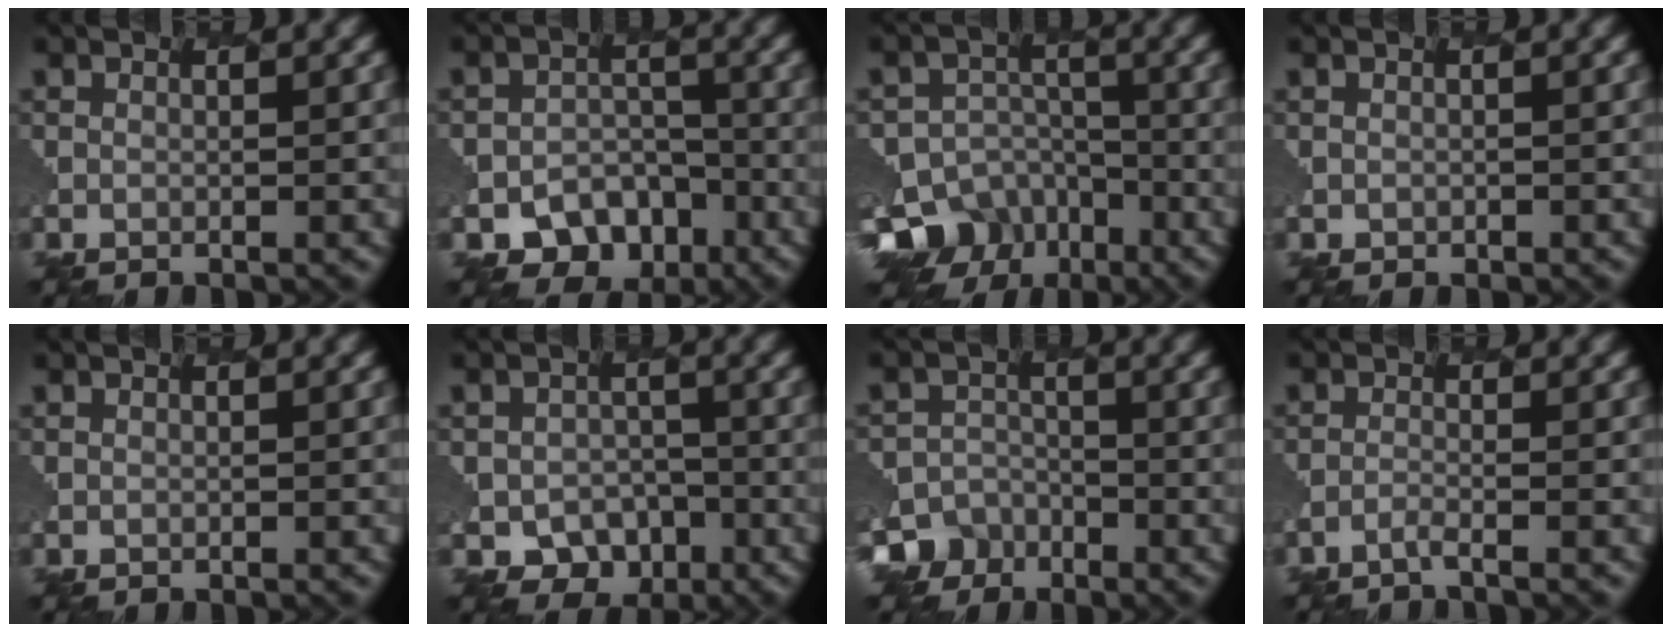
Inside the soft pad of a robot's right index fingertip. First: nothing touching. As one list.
[{"total": 6.5, "force": [-4.6, 4.4, 1.4], "torque": [-0.006, -0.006, -0.059]}, {"total": 11.1, "force": [-7.5, 7.9, 2.0], "torque": [-0.049, -0.019, -0.112]}, {"total": 0.7, "force": [-0.2, 0.6, -0.3], "torque": [-0.006, -0.007, 0.003]}, {"total": 0.0}, {"total": 4.1, "force": [-2.5, 3.3, 0.7], "torque": [-0.010, -0.008, -0.029]}, {"total": 7.3, "force": [-5.9, 4.1, -1.1], "torque": [0.021, -0.015, -0.097]}, {"total": 1.1, "force": [-1.0, -0.2, -0.1], "torque": [-0.003, 0.001, -0.035]}]